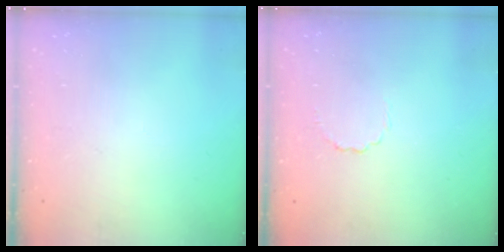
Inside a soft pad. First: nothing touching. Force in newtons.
{"total": 2.6, "press": 2.4, "slide": 1.0}